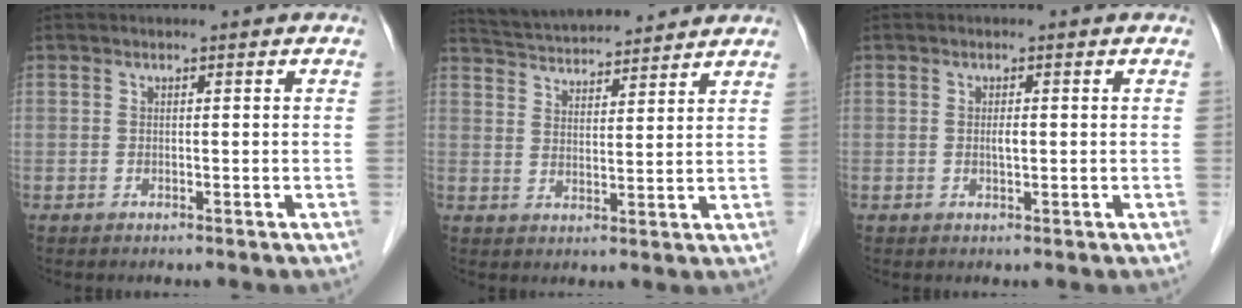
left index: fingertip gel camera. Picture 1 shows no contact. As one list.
[{"total": 12.2, "force": [11.5, 1.7, 3.5], "torque": [-0.060, 0.028, 0.169]}, {"total": 1.2, "force": [0.1, 0.3, 1.1], "torque": [-0.020, 0.000, 0.001]}]